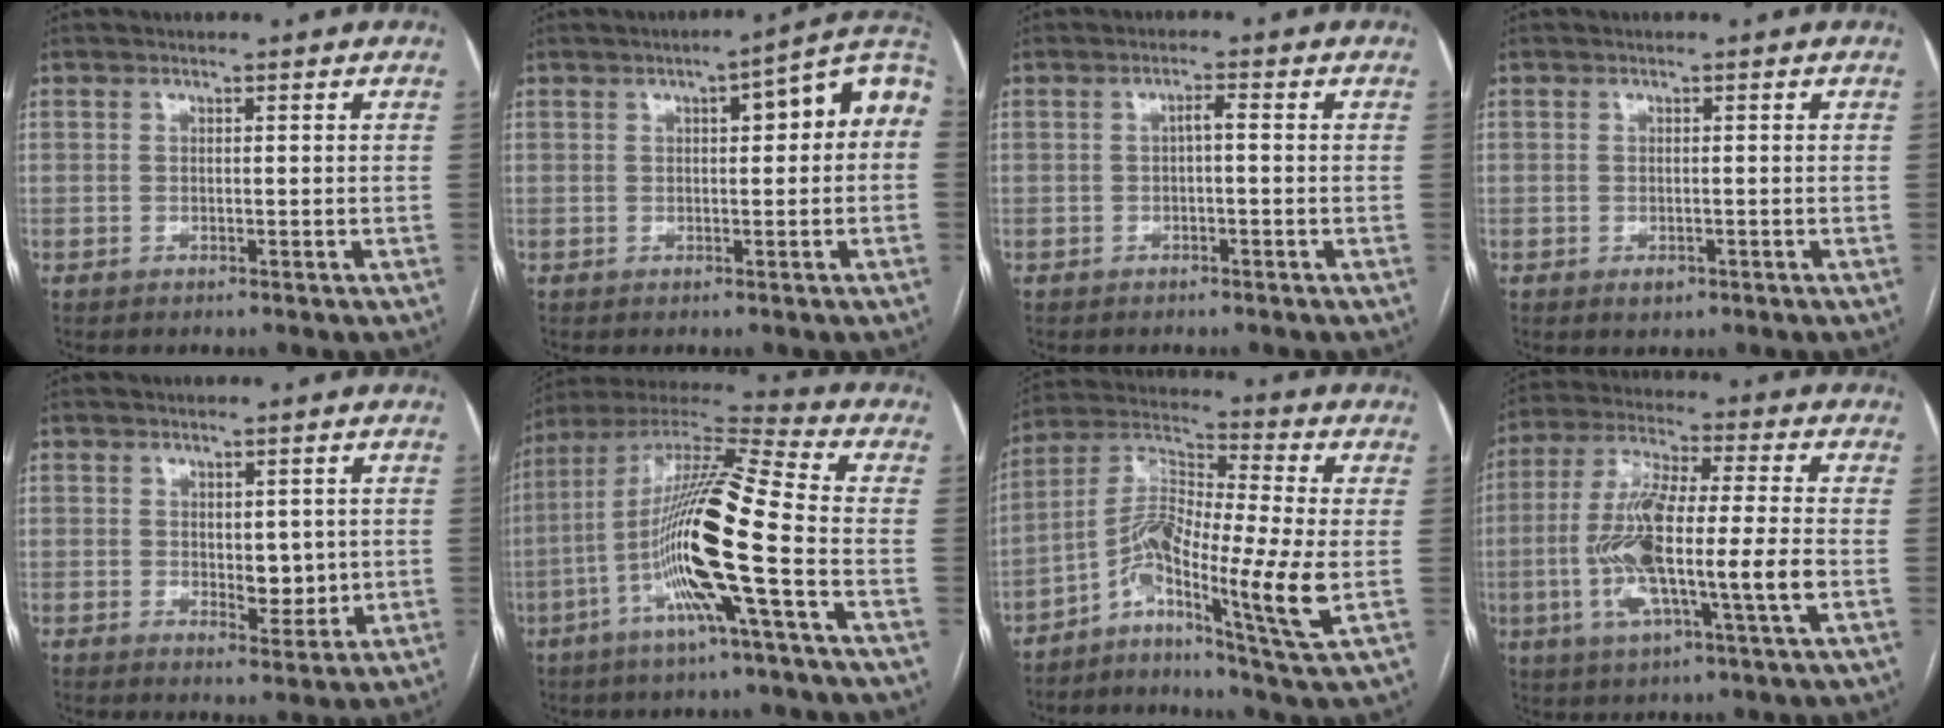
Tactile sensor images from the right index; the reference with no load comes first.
{"total": 9.3, "force": [1.9, 2.1, 8.8], "torque": [-0.117, 0.038, 0.017]}
{"total": 1.6, "force": [-0.1, 0.3, 1.6], "torque": [-0.026, 0.005, -0.003]}
{"total": 1.5, "force": [-0.7, 1.2, 0.7], "torque": [-0.006, 0.002, -0.004]}
{"total": 4.2, "force": [0.6, 2.5, 3.4], "torque": [-0.036, -0.006, 0.018]}
{"total": 17.7, "force": [-4.7, -0.4, 17.1], "torque": [-0.327, -0.001, -0.099]}
{"total": 12.9, "force": [-4.0, 0.4, 12.2], "torque": [-0.247, 0.007, -0.086]}
{"total": 15.4, "force": [-2.6, 1.5, 15.1], "torque": [-0.296, 0.000, -0.050]}